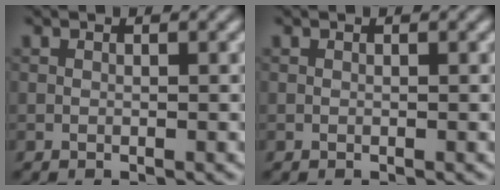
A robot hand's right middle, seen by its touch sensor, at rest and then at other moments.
{"total": 0.0}